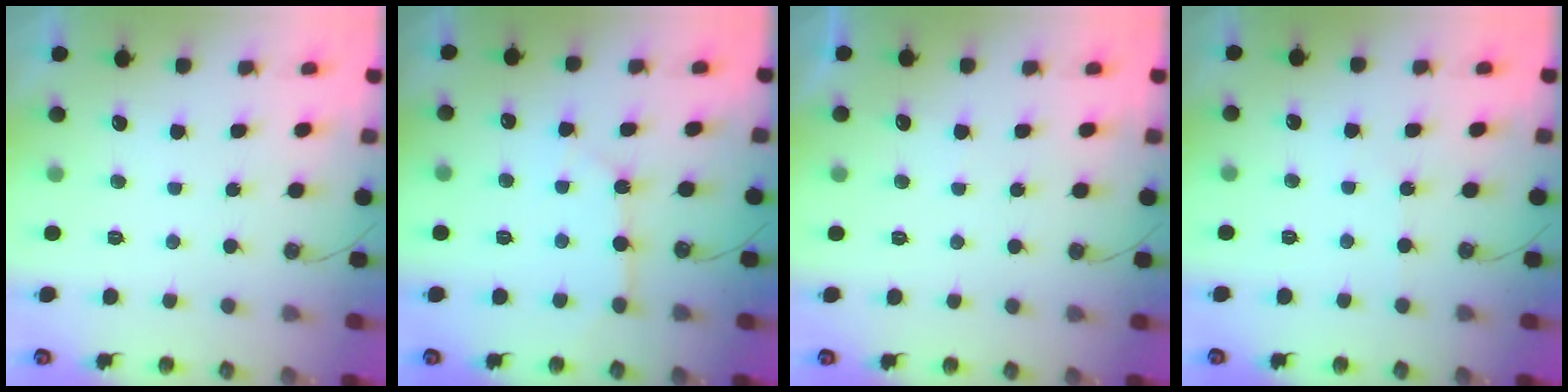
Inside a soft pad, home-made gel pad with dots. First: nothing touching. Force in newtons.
{"total": 4.0, "press": 3.9, "slide": 0.5}
{"total": 2.0, "press": 2.0, "slide": 0.4}
{"total": 2.3, "press": 2.3, "slide": 0.4}